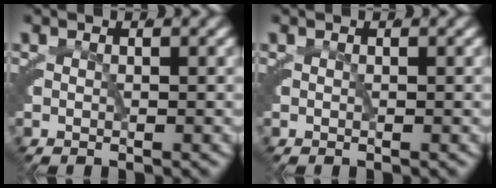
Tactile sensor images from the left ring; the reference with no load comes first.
{"total": 0.0}